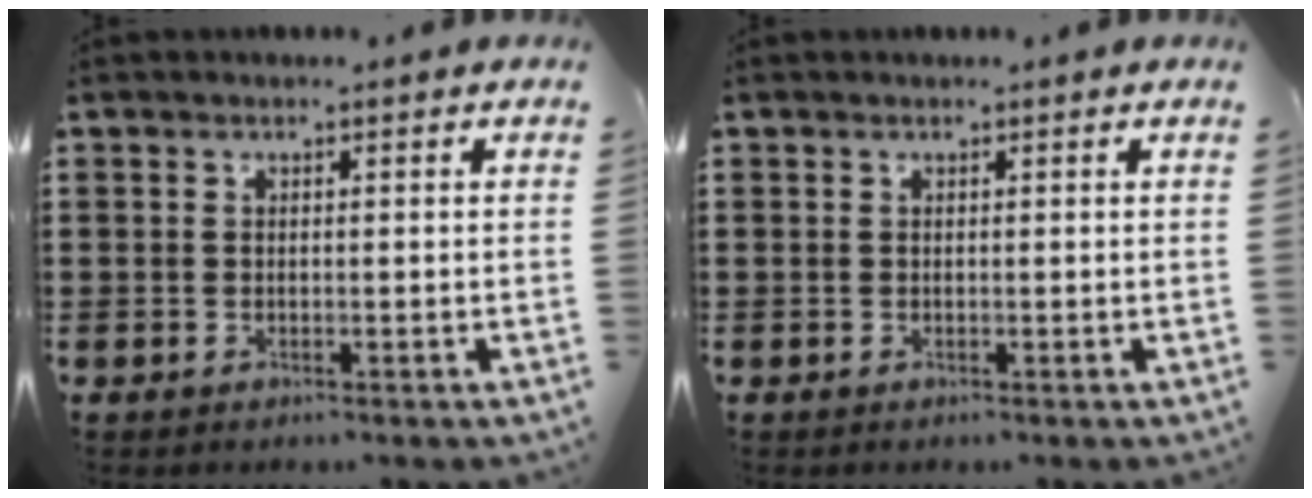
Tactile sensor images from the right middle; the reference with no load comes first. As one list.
[{"total": 0.0}]